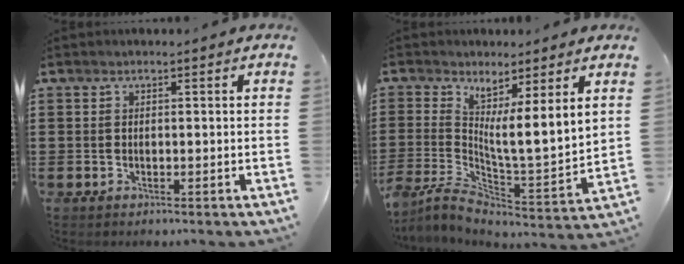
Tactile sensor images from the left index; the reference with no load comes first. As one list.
[{"total": 5.3, "force": [2.9, 0.0, 4.4], "torque": [-0.095, -0.038, 0.043]}]